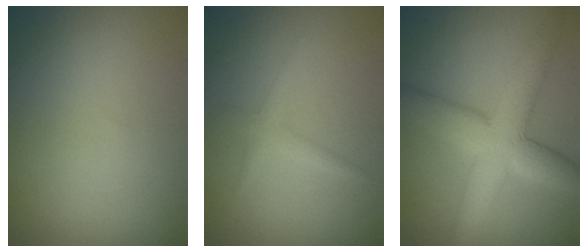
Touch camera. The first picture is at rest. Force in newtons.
{"total": 1.4, "press": 1.4, "slide": 0.0}
{"total": 7.2, "press": 7.2, "slide": 0.2}